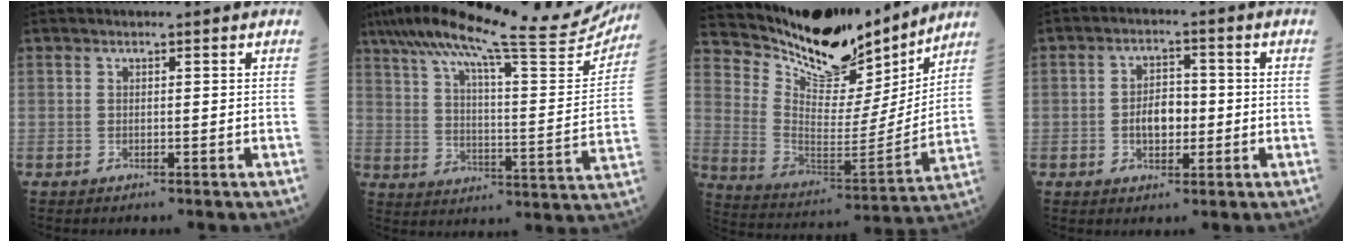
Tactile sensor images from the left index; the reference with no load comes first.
{"total": 27.0, "force": [23.5, 2.2, 13.0], "torque": [-0.219, -0.022, 0.319]}
{"total": 18.0, "force": [16.4, 4.4, 5.8], "torque": [-0.117, -0.035, 0.271]}
{"total": 4.9, "force": [-0.7, 2.9, 3.9], "torque": [-0.072, 0.011, -0.013]}